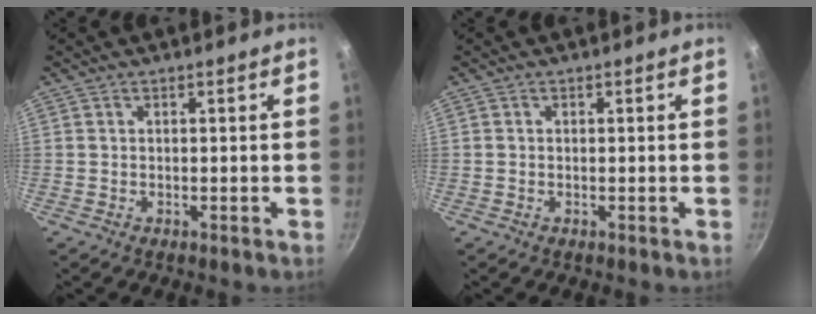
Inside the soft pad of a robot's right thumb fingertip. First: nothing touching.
{"total": 0.0}